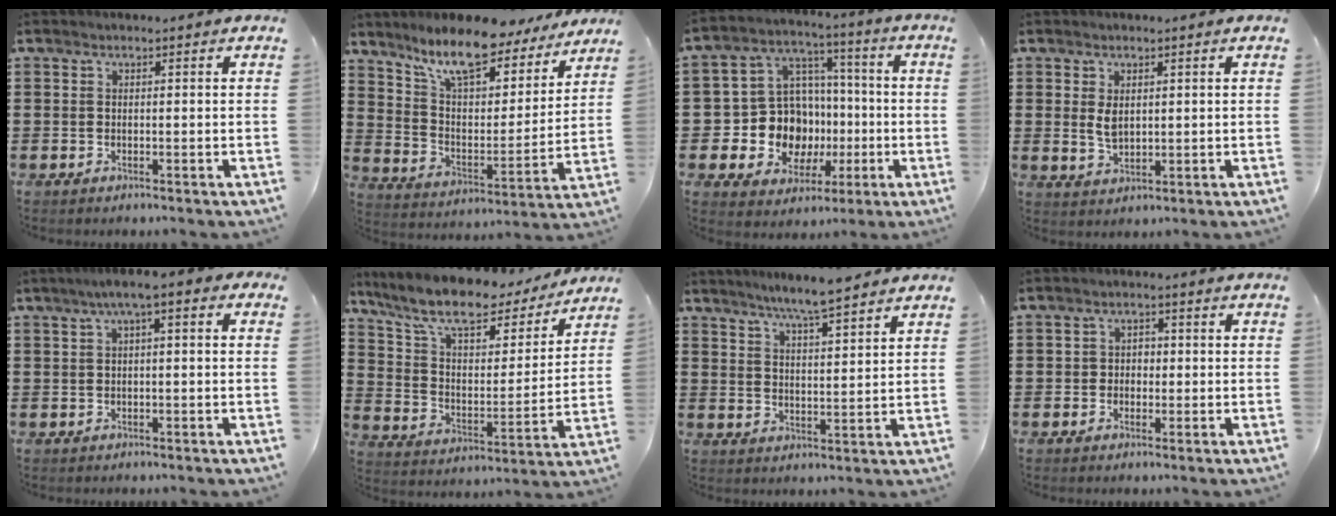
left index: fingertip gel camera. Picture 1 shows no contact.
{"total": 10.7, "force": [9.2, 2.1, 5.1], "torque": [-0.121, -0.059, 0.157]}
{"total": 11.3, "force": [-2.4, 10.3, 3.8], "torque": [-0.114, 0.008, -0.034]}
{"total": 3.2, "force": [0.8, 1.9, 2.4], "torque": [-0.051, 0.006, 0.014]}
{"total": 2.9, "force": [-0.1, 0.5, 2.9], "torque": [-0.053, 0.007, -0.007]}
{"total": 10.5, "force": [9.0, 2.4, 4.8], "torque": [-0.132, -0.051, 0.156]}
{"total": 5.5, "force": [5.0, -0.4, 2.3], "torque": [-0.059, -0.019, 0.087]}
{"total": 2.1, "force": [-0.6, 1.9, 0.7], "torque": [-0.020, 0.008, -0.016]}